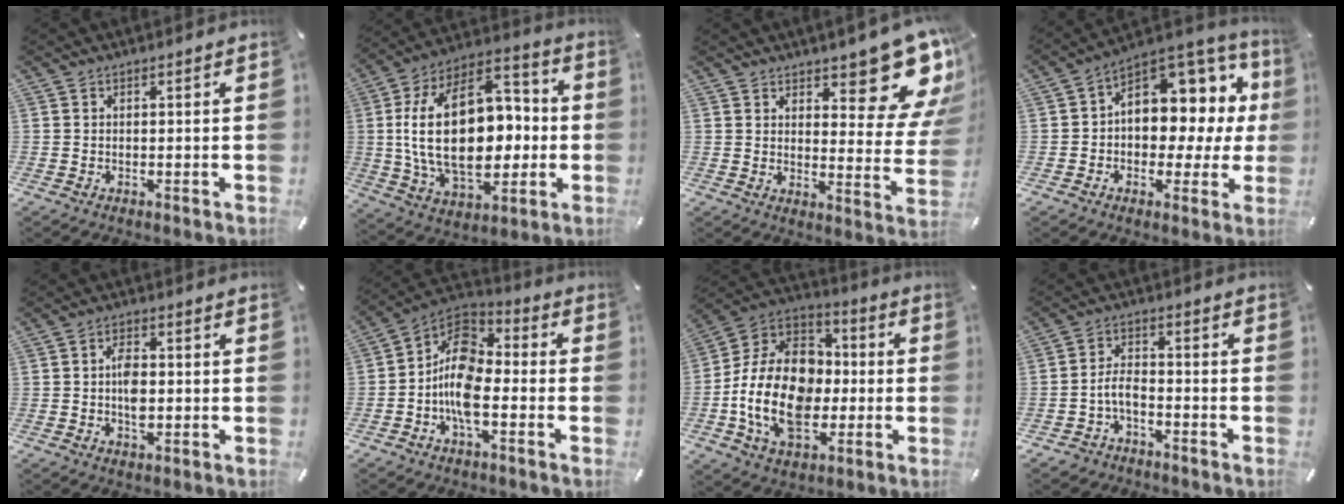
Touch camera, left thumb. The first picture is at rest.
{"total": 28.0, "force": [0.2, 18.1, 21.4], "torque": [-0.406, 0.000, 0.013]}
{"total": 14.8, "force": [10.7, 5.7, 8.4], "torque": [-0.080, -0.101, 0.180]}
{"total": 9.8, "force": [2.3, 7.8, 5.4], "torque": [-0.060, -0.042, 0.045]}
{"total": 5.1, "force": [-0.3, 3.0, 4.1], "torque": [-0.068, -0.002, -0.009]}
{"total": 11.3, "force": [-3.8, 6.5, 8.4], "torque": [-0.187, 0.006, -0.073]}
{"total": 20.7, "force": [-4.4, 15.2, 13.3], "torque": [-0.288, 0.018, -0.078]}
{"total": 5.4, "force": [-2.9, 3.4, 3.1], "torque": [-0.073, 0.012, -0.059]}